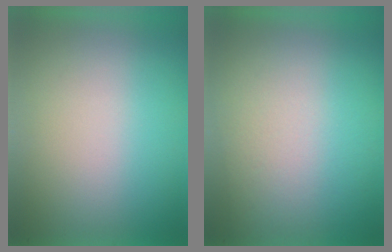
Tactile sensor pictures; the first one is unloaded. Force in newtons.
{"total": 2.6}